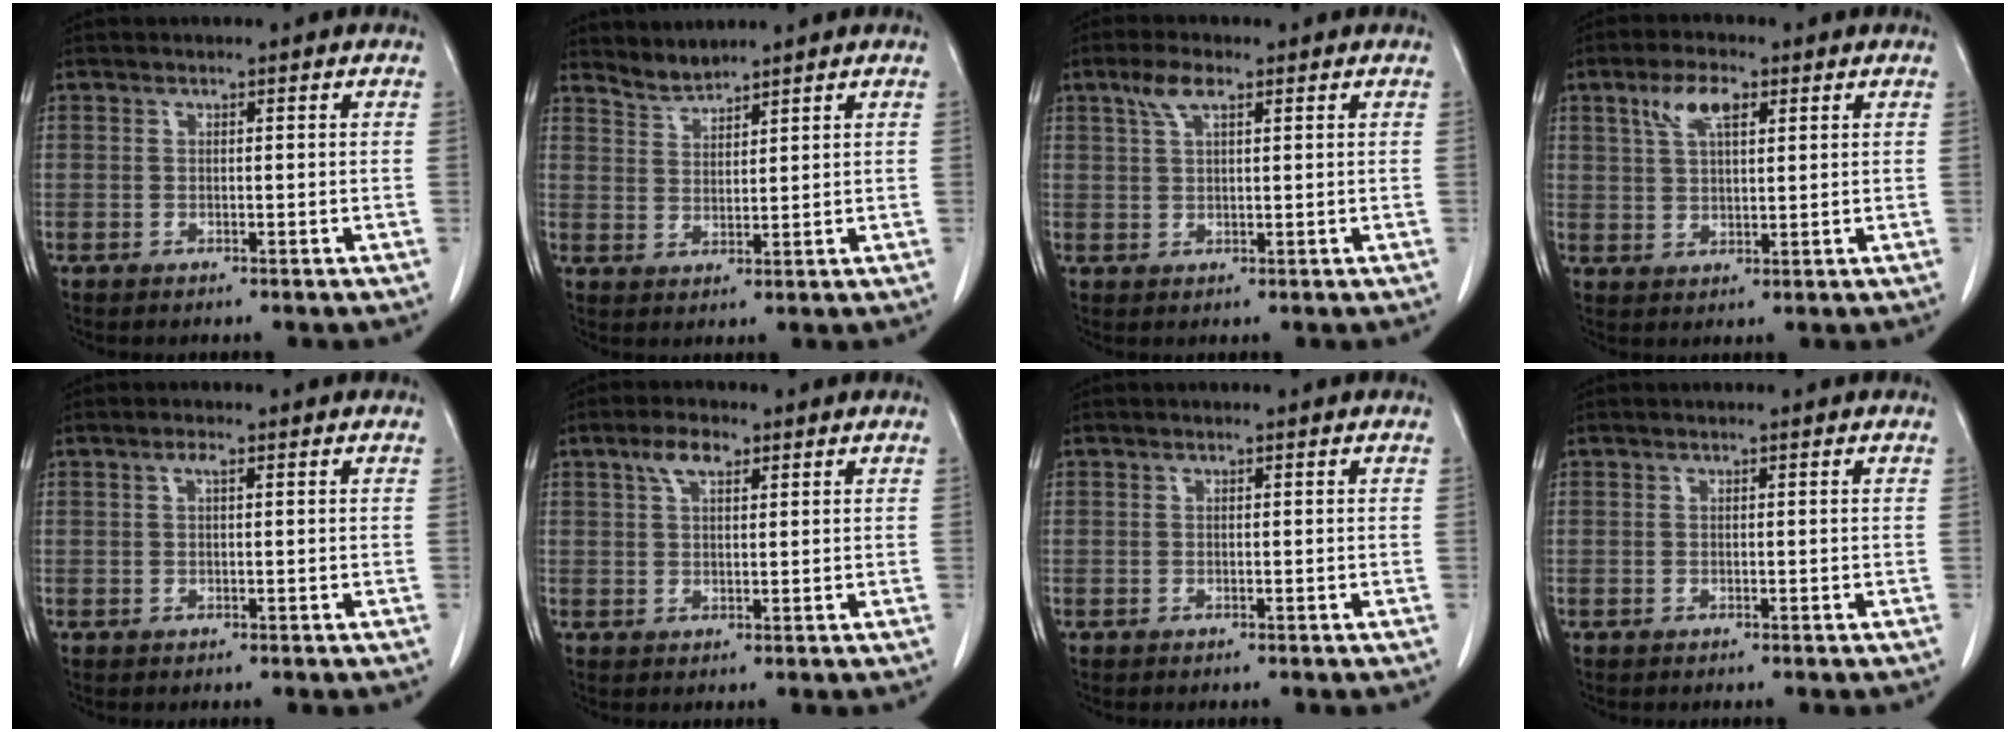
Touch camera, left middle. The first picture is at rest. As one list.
[{"total": 5.0, "force": [5.0, 0.1, -0.4], "torque": [0.000, 0.001, 0.107]}, {"total": 3.6, "force": [2.2, 1.1, 2.7], "torque": [-0.063, 0.009, 0.046]}, {"total": 5.8, "force": [2.9, 2.2, 4.5], "torque": [-0.093, 0.011, 0.057]}, {"total": 1.1, "force": [0.5, 0.2, 1.0], "torque": [-0.019, 0.001, 0.008]}, {"total": 3.8, "force": [2.2, 1.5, 2.7], "torque": [-0.058, 0.010, 0.045]}, {"total": 0.0}, {"total": 0.0}]